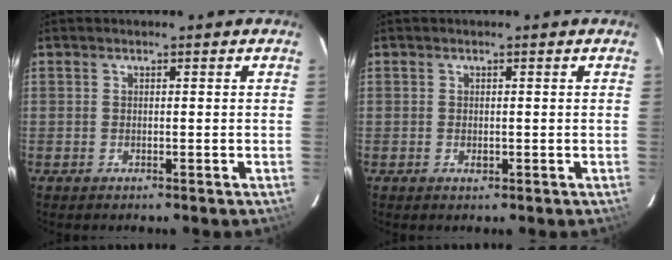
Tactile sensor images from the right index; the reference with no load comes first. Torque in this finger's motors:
{"motor_torque": [0.09, 0.05, -0.02, 0.00]}